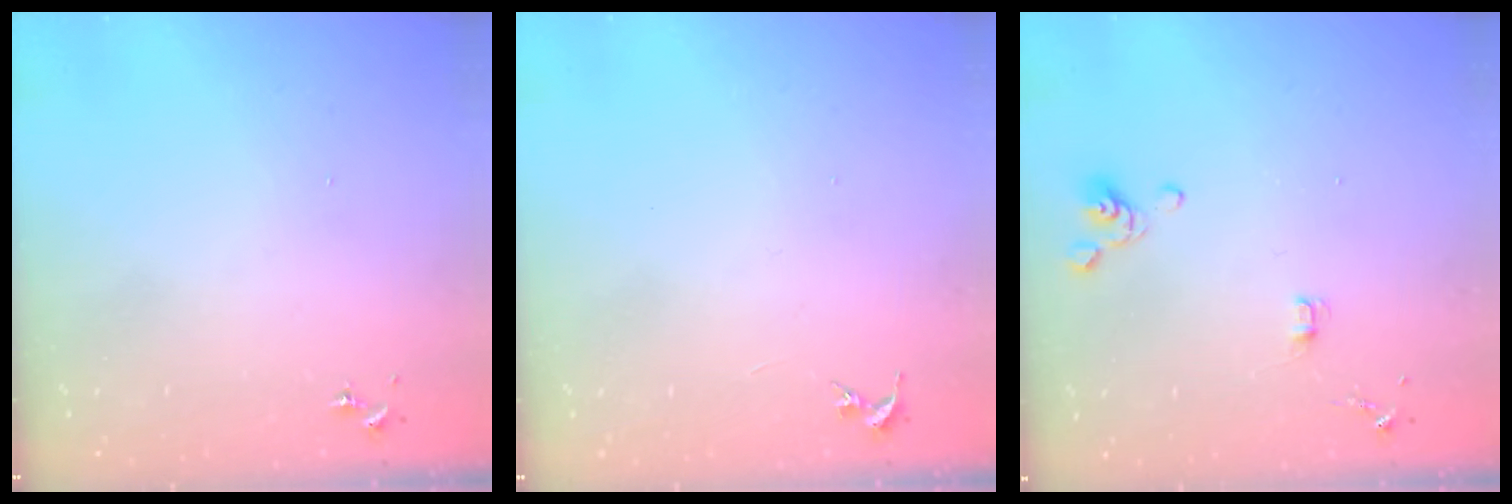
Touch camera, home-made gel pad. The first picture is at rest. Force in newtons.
{"total": 0.0}
{"total": 4.7, "press": 4.2, "slide": 2.2}